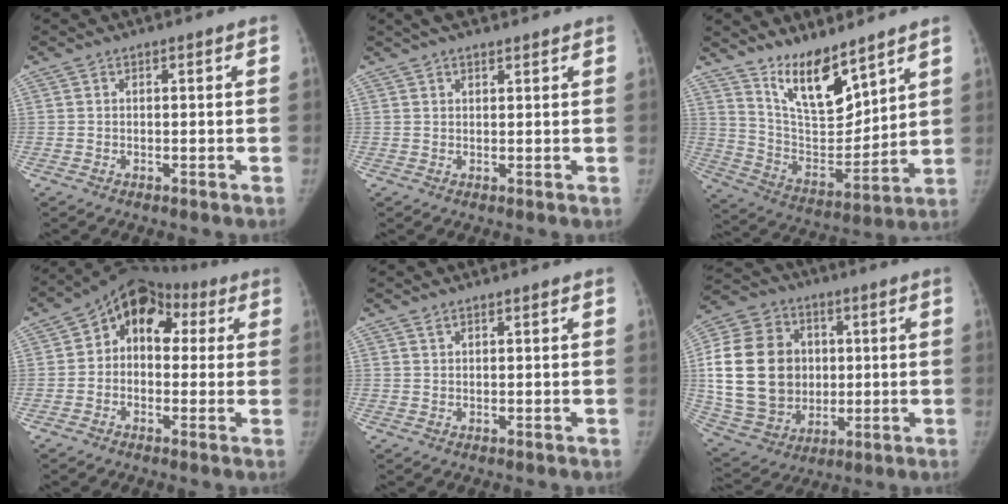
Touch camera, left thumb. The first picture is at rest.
{"total": 5.5, "force": [4.2, 2.1, 2.8], "torque": [-0.035, 0.010, 0.070]}
{"total": 14.2, "force": [10.4, 5.0, 8.3], "torque": [-0.105, -0.080, 0.202]}
{"total": 11.2, "force": [2.1, 8.2, 7.4], "torque": [-0.069, 0.035, 0.016]}
{"total": 0.8, "force": [0.6, 0.3, 0.4], "torque": [-0.009, 0.003, 0.012]}
{"total": 22.6, "force": [2.2, 18.2, 13.1], "torque": [-0.245, 0.011, 0.054]}